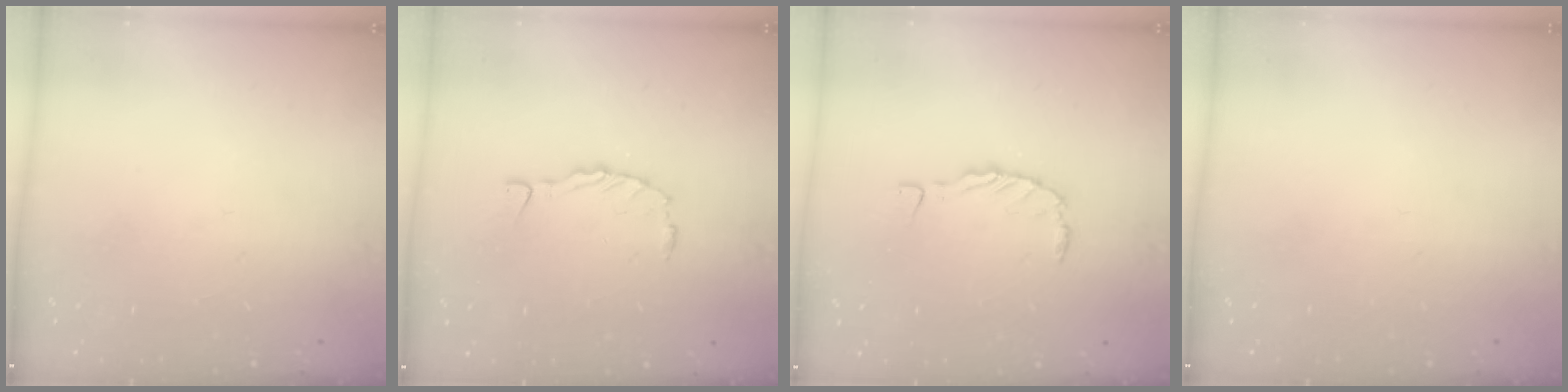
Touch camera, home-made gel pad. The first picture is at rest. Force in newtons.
{"total": 0.0}
{"total": 0.0}
{"total": 0.0}